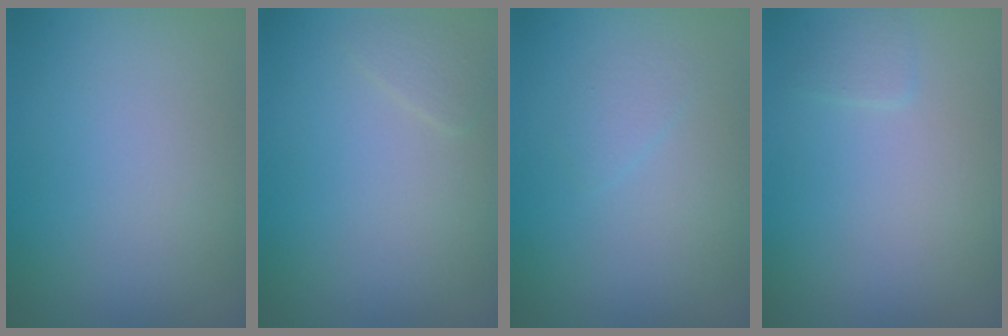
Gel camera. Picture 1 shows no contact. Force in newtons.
{"total": 0.9, "press": 0.9, "slide": 0.0}
{"total": 0.9, "press": 0.9, "slide": 0.0}
{"total": 0.8, "press": 0.8, "slide": 0.0}